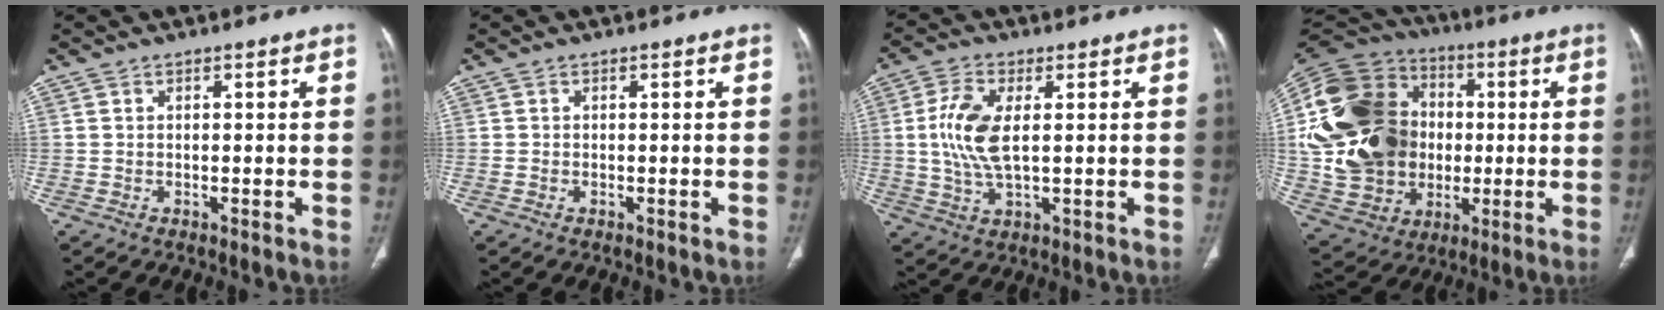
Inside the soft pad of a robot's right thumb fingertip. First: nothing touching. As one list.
[{"total": 0.0}, {"total": 9.2, "force": [1.0, 4.1, 8.1], "torque": [-0.185, -0.005, 0.022]}, {"total": 28.2, "force": [0.7, 21.8, 17.8], "torque": [-0.357, 0.022, 0.026]}]